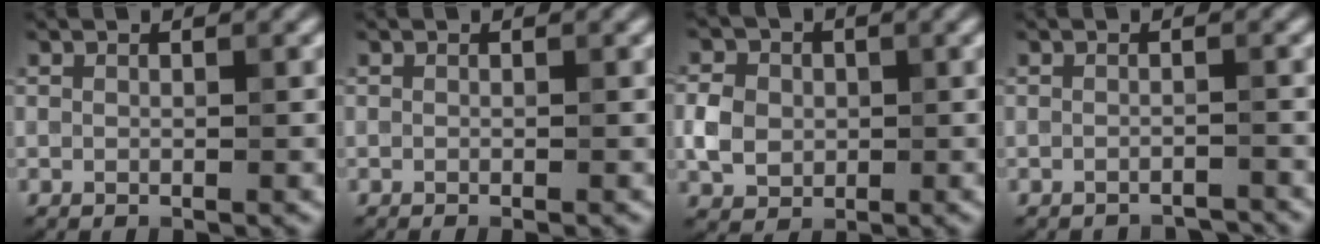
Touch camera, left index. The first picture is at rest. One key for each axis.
{"total": 0.7, "fx": -0.4, "fy": 0.2, "fz": 0.6, "tx": -0.004, "ty": -0.006, "tz": -0.008}
{"total": 3.4, "fx": -0.2, "fy": 3.0, "fz": 1.7, "tx": -0.027, "ty": 0.002, "tz": -0.006}
{"total": 2.6, "fx": -2.5, "fy": 0.2, "fz": 0.3, "tx": 0.004, "ty": -0.003, "tz": -0.035}